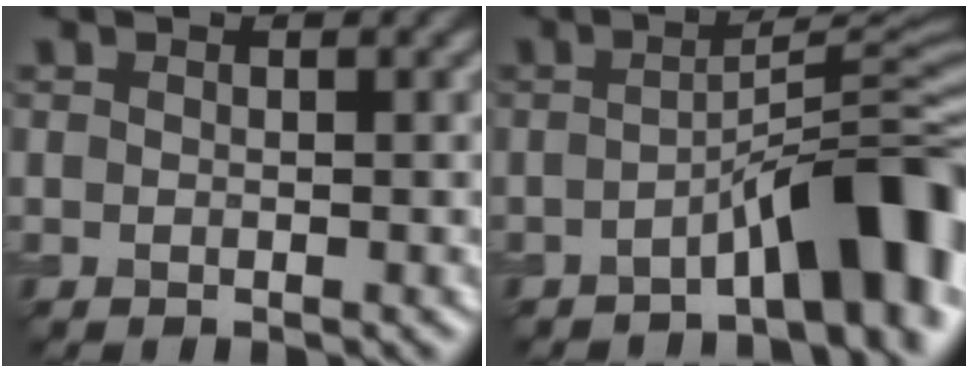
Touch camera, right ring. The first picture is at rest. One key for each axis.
{"total": 8.6, "fx": -3.9, "fy": 1.8, "fz": 7.4, "tx": -0.088, "ty": 0.028, "tz": -0.054}